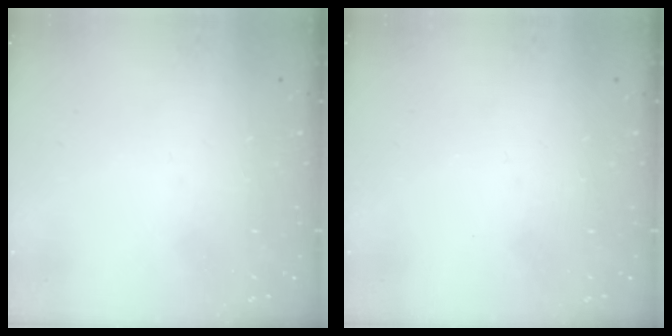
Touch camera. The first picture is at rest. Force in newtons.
{"total": 0.0}